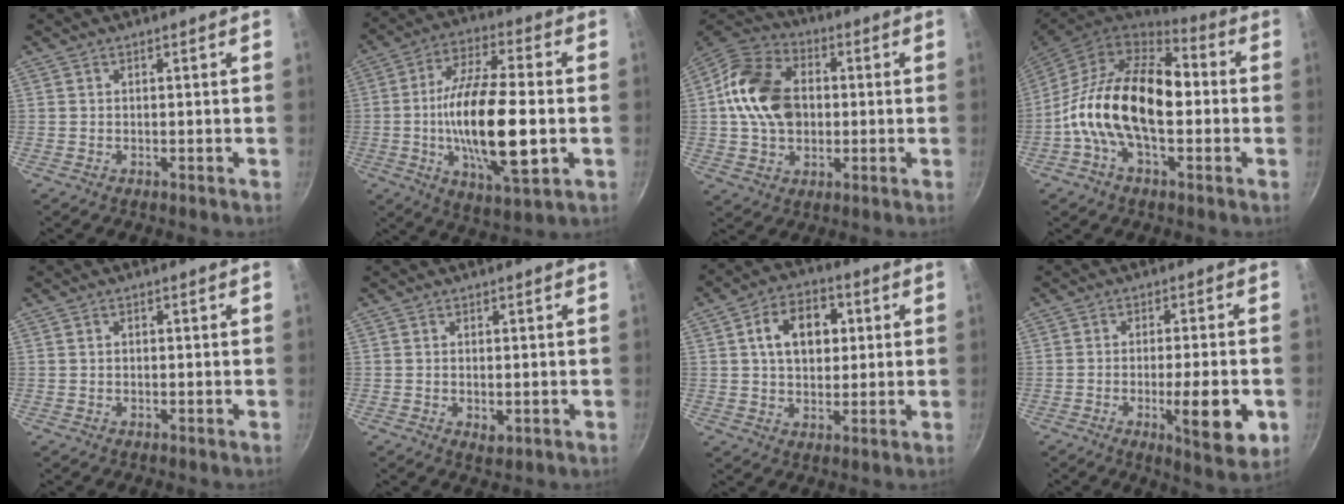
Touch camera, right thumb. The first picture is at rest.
{"total": 20.3, "force": [-2.6, 7.0, 18.9], "torque": [-0.344, 0.012, -0.052]}
{"total": 16.3, "force": [1.0, 12.1, 10.9], "torque": [-0.176, 0.020, 0.004]}
{"total": 19.9, "force": [-1.1, 11.4, 16.3], "torque": [-0.257, 0.036, -0.041]}
{"total": 0.8, "force": [0.1, 0.7, 0.4], "torque": [-0.004, 0.005, 0.002]}
{"total": 2.2, "force": [-0.2, 1.2, 1.8], "torque": [-0.028, -0.007, -0.001]}
{"total": 11.7, "force": [2.7, 8.2, 7.8], "torque": [-0.096, 0.009, 0.034]}
{"total": 11.3, "force": [-3.2, 2.6, 10.6], "torque": [-0.146, 0.000, -0.042]}